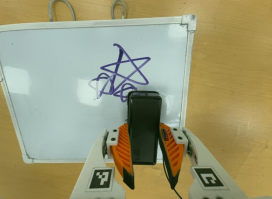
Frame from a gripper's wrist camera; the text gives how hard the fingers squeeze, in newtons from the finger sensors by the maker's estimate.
{"total": 6.4, "left": 4.1, "right": 8.8}